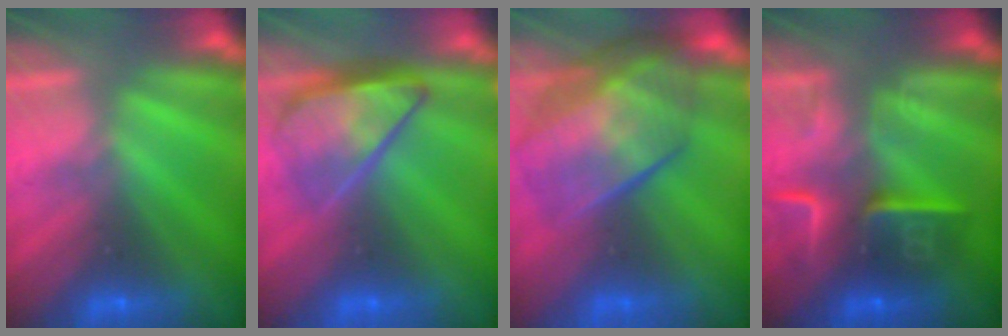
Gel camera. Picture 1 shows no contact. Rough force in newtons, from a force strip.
{"total": 3.7}
{"total": 8.4}
{"total": 8.1}